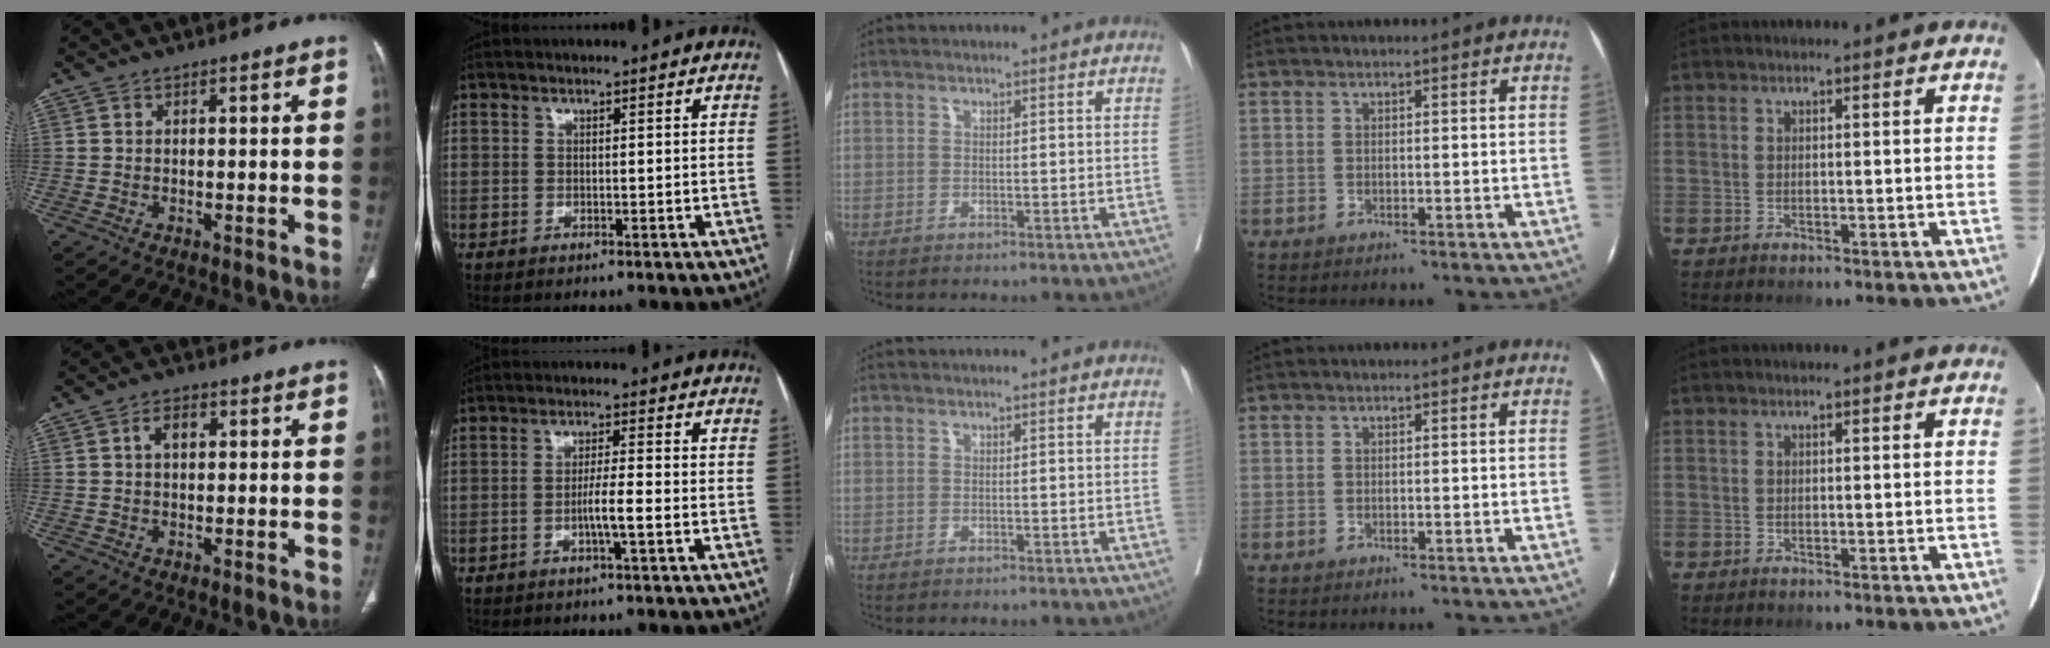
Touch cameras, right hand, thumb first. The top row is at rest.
{"thumb": {"total": 3.3, "force": [0.8, 2.0, 2.5], "torque": [-0.041, 0.008, 0.013]}, "index": {"total": 3.9, "force": [-1.3, -0.1, 3.6], "torque": [-0.064, -0.001, -0.025]}}